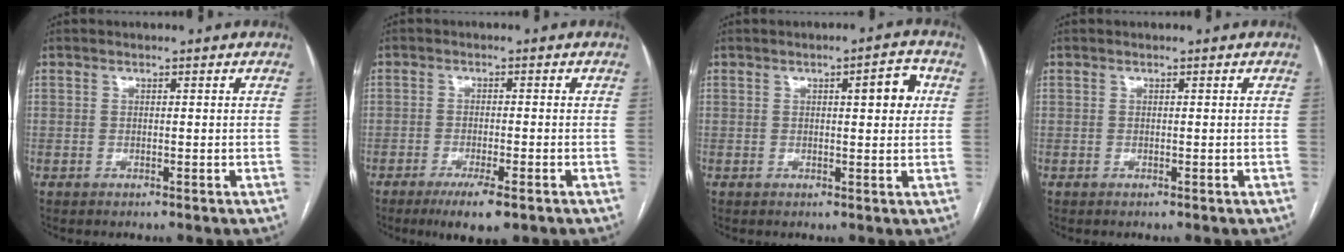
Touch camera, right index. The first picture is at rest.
{"total": 5.8, "force": [-3.6, 1.0, 4.4], "torque": [-0.074, -0.012, -0.055]}
{"total": 4.6, "force": [1.2, 1.1, 4.3], "torque": [-0.057, 0.009, 0.013]}
{"total": 0.0}